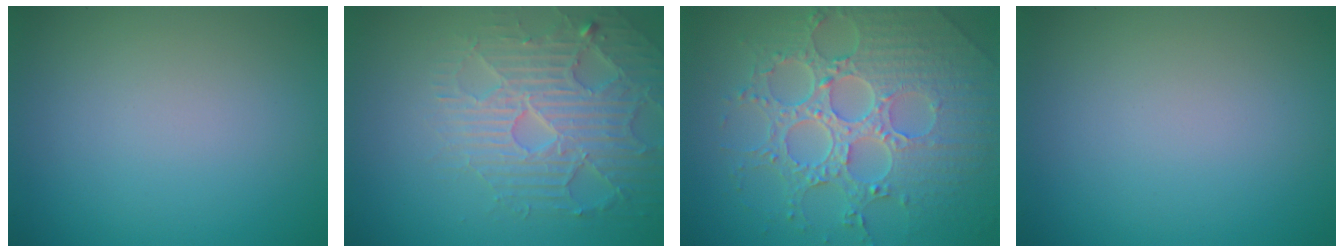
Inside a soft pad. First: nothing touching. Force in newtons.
{"total": 4.5, "press": 4.5, "slide": 0.6}
{"total": 8.3, "press": 6.2, "slide": 5.5}
{"total": 0.0}